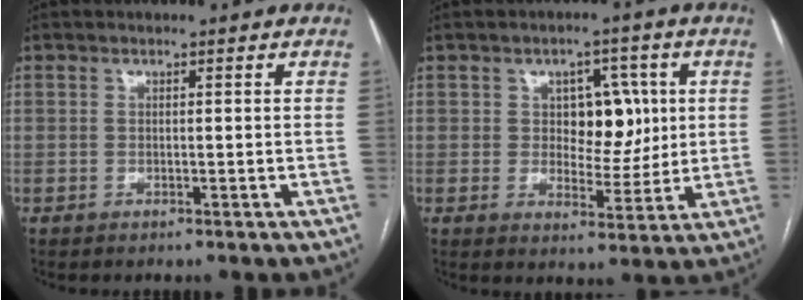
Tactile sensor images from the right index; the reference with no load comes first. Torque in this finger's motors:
{"motor_torque": [0.17, 0.00, 0.16, 0.05]}